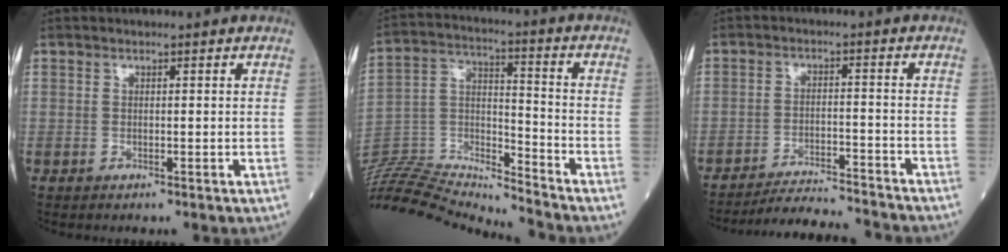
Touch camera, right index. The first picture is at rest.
{"total": 20.9, "force": [-20.4, 0.0, 4.7], "torque": [-0.098, 0.021, -0.350]}
{"total": 11.9, "force": [-11.6, -0.1, 2.9], "torque": [-0.040, -0.009, -0.174]}